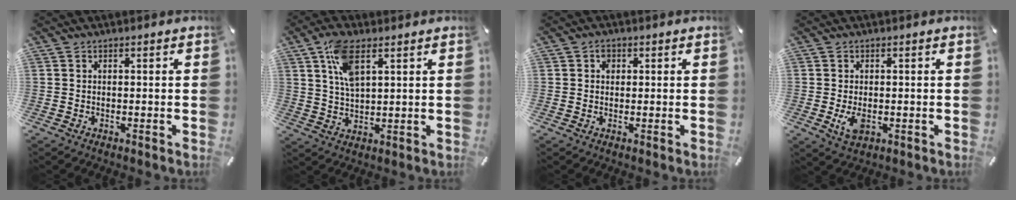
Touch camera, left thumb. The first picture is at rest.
{"total": 8.8, "force": [4.4, 3.8, 6.6], "torque": [-0.139, -0.001, 0.077]}
{"total": 1.7, "force": [0.4, 1.5, 0.7], "torque": [-0.008, 0.004, 0.003]}
{"total": 4.1, "force": [-0.7, 2.4, 3.2], "torque": [-0.075, -0.011, -0.017]}